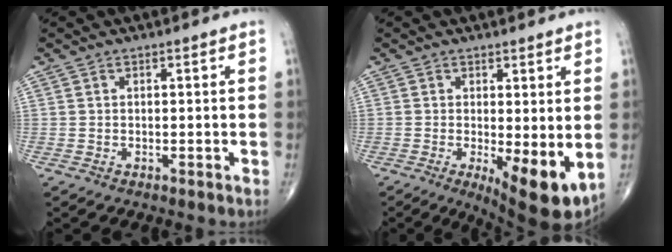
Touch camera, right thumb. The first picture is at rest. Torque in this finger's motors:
{"motor_torque": [1.23, 1.41, 0.55, -0.57, 0.31]}